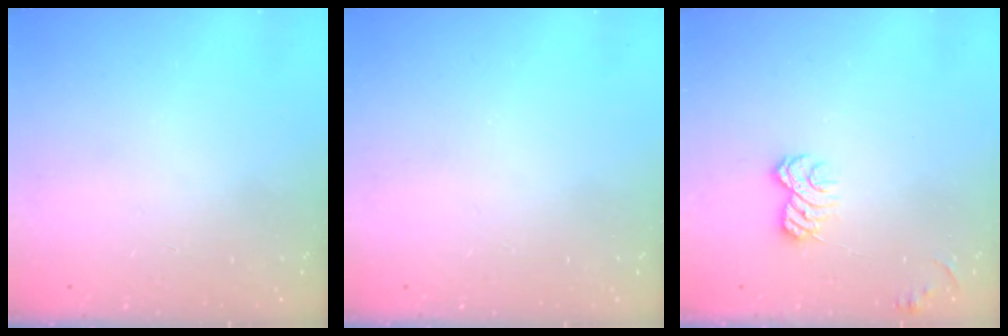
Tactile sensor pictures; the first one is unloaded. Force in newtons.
{"total": 0.0}
{"total": 6.6, "press": 6.6, "slide": 0.9}